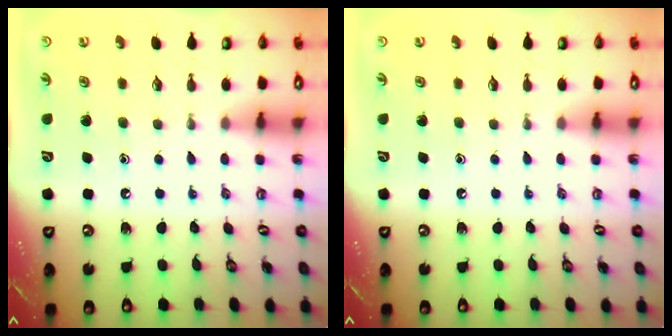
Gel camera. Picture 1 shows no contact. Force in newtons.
{"total": 0.0}